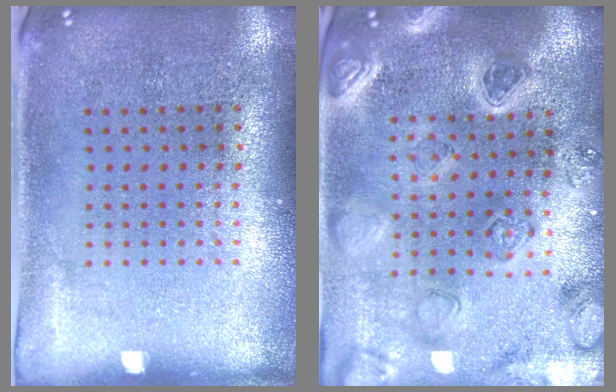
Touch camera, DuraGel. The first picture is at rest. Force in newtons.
{"total": 2.4, "press": 2.4, "slide": 0.2}